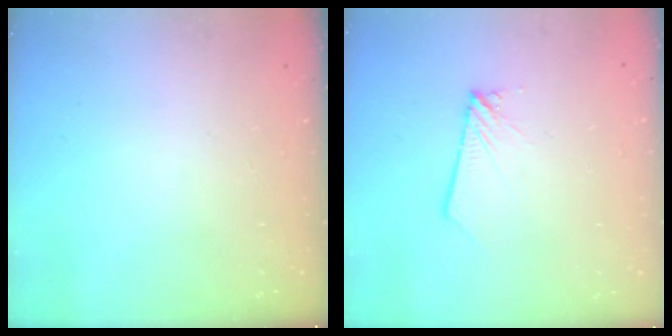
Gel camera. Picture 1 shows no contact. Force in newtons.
{"total": 1.9, "press": 1.9, "slide": 0.1}